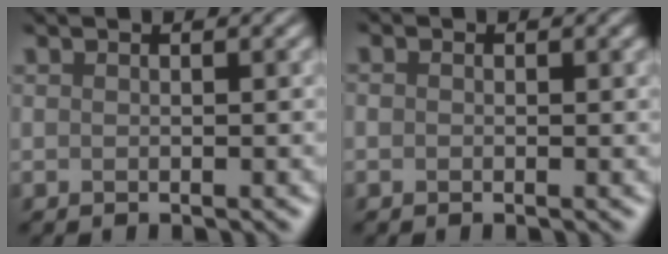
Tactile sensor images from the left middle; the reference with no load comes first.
{"total": 1.4, "force": [-0.7, -0.7, -0.9], "torque": [-0.001, 0.003, 0.004]}